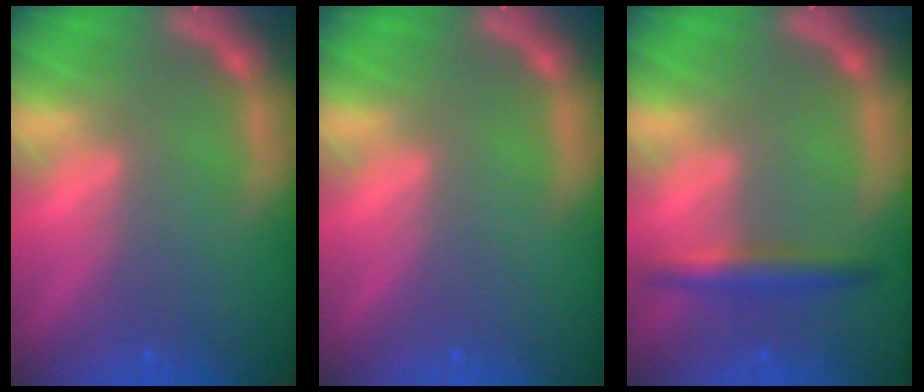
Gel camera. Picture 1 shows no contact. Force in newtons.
{"total": 0.0}
{"total": 3.0}